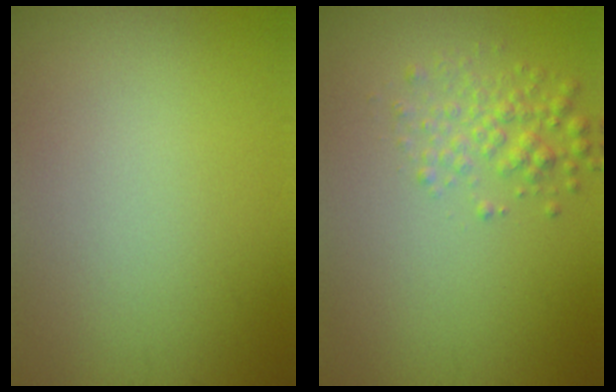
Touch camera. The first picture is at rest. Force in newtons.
{"total": 2.4, "press": 2.4, "slide": 0.1}